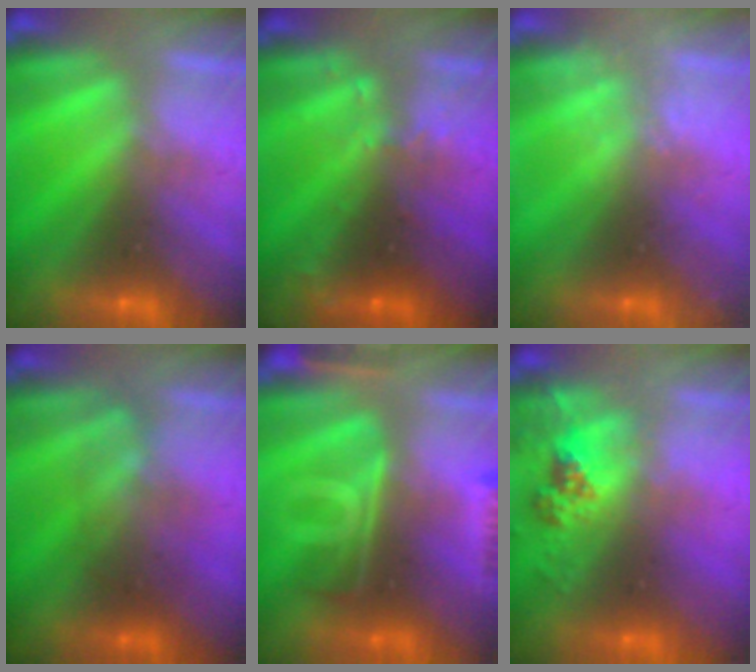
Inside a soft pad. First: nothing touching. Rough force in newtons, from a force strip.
{"total": 2.9}
{"total": 2.2}
{"total": 2.2}
{"total": 5.8}
{"total": 2.4}